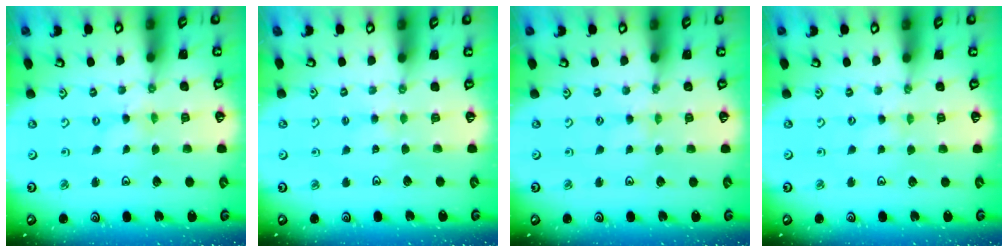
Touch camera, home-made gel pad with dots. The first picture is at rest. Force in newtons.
{"total": 1.7, "press": 1.7, "slide": 0.4}
{"total": 0.7, "press": 0.7, "slide": 0.2}
{"total": 1.3, "press": 1.3, "slide": 0.3}